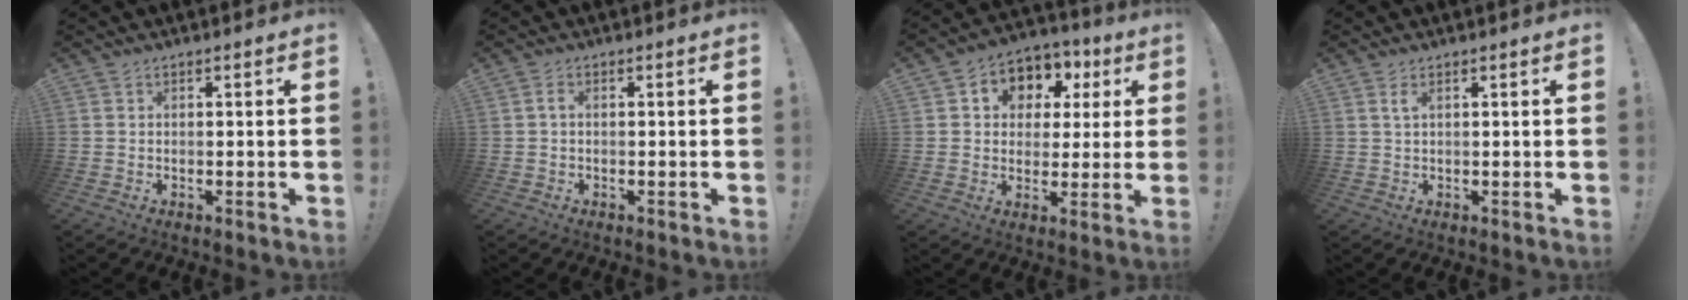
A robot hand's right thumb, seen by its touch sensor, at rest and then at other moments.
{"total": 1.3, "force": [-0.2, 0.2, 1.2], "torque": [-0.024, 0.004, -0.005]}
{"total": 8.2, "force": [2.3, 7.4, 2.7], "torque": [-0.034, -0.019, 0.046]}
{"total": 1.6, "force": [0.7, 0.2, 1.4], "torque": [-0.023, -0.001, 0.009]}